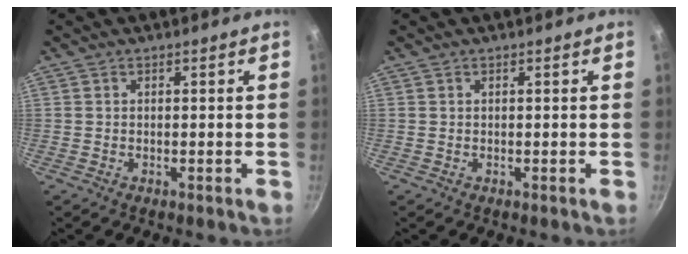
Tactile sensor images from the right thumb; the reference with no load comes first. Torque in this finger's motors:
{"motor_torque": [0.00, 0.00, 0.00, 0.00, 0.00]}